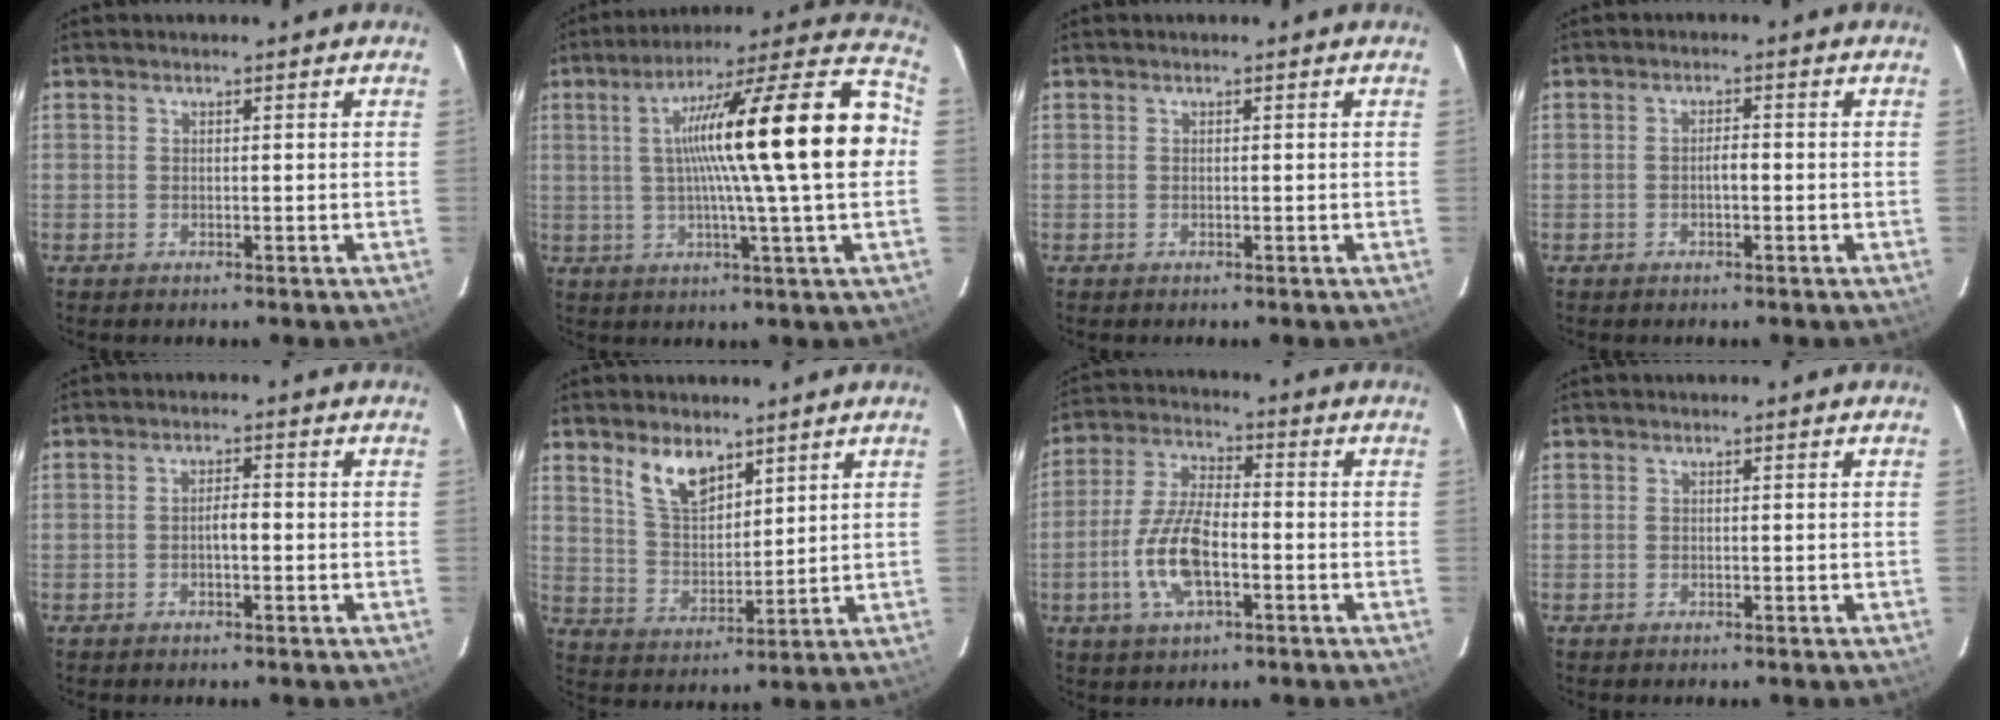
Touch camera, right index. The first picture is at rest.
{"total": 23.6, "force": [1.9, 0.8, 23.5], "torque": [-0.350, 0.038, 0.021]}
{"total": 0.0}
{"total": 1.6, "force": [-0.6, 0.4, 1.4], "torque": [-0.027, 0.005, -0.010]}
{"total": 2.0, "force": [-0.7, 0.5, 1.8], "torque": [-0.035, 0.006, -0.012]}
{"total": 8.5, "force": [5.6, 4.0, 4.9], "torque": [-0.089, 0.006, 0.116]}
{"total": 11.2, "force": [-3.6, 4.2, 9.7], "torque": [-0.206, 0.003, -0.071]}
{"total": 0.0}